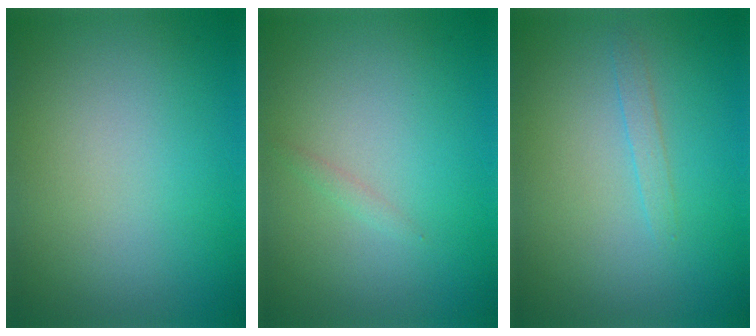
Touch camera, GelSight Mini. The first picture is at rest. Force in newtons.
{"total": 0.6, "press": 0.6, "slide": 0.0}
{"total": 1.0, "press": 1.0, "slide": 0.1}